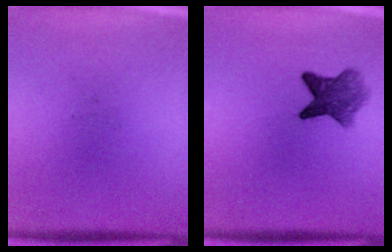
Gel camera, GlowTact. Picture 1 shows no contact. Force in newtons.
{"total": 5.7}